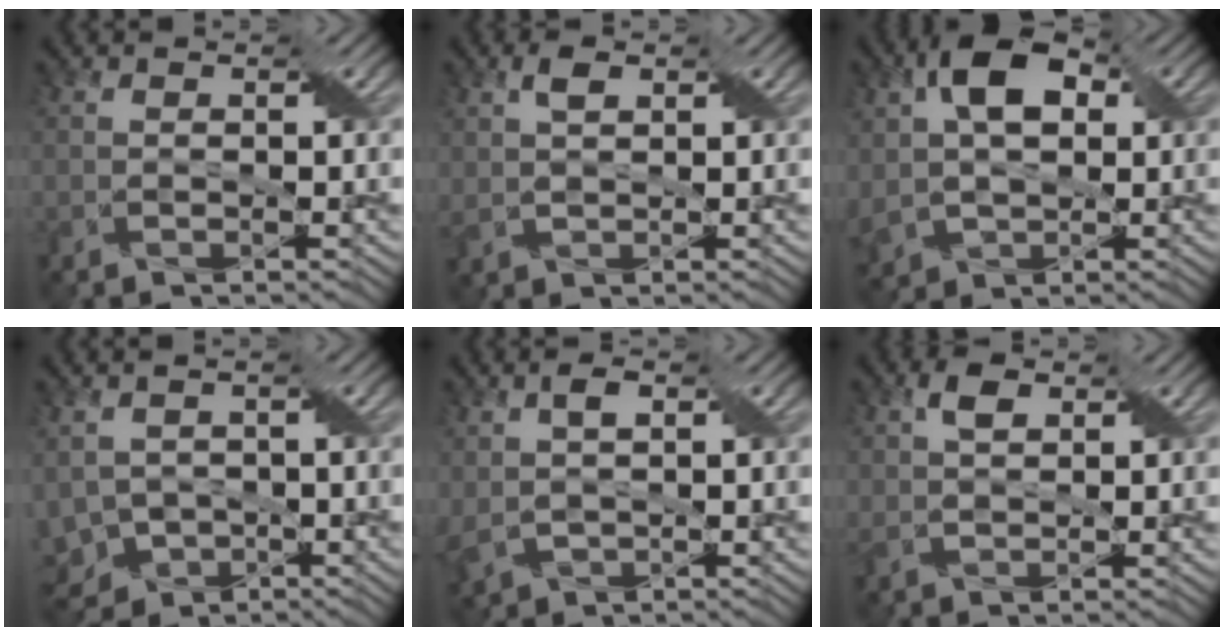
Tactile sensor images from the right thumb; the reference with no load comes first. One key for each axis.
{"total": 3.1, "fx": 1.4, "fy": 1.7, "fz": 2.2, "tx": -0.052, "ty": 0.004, "tz": 0.024}
{"total": 11.1, "fx": 2.5, "fy": 7.5, "fz": 7.8, "tx": -0.179, "ty": 0.006, "tz": 0.036}
{"total": 6.1, "fx": -2.5, "fy": 4.2, "fz": 3.7, "tx": -0.089, "ty": -0.017, "tz": -0.048}
{"total": 4.5, "fx": 1.0, "fy": 2.9, "fz": 3.3, "tx": -0.080, "ty": 0.000, "tz": 0.017}
{"total": 3.7, "fx": 1.6, "fy": 2.2, "fz": 2.4, "tx": -0.053, "ty": 0.004, "tz": 0.026}